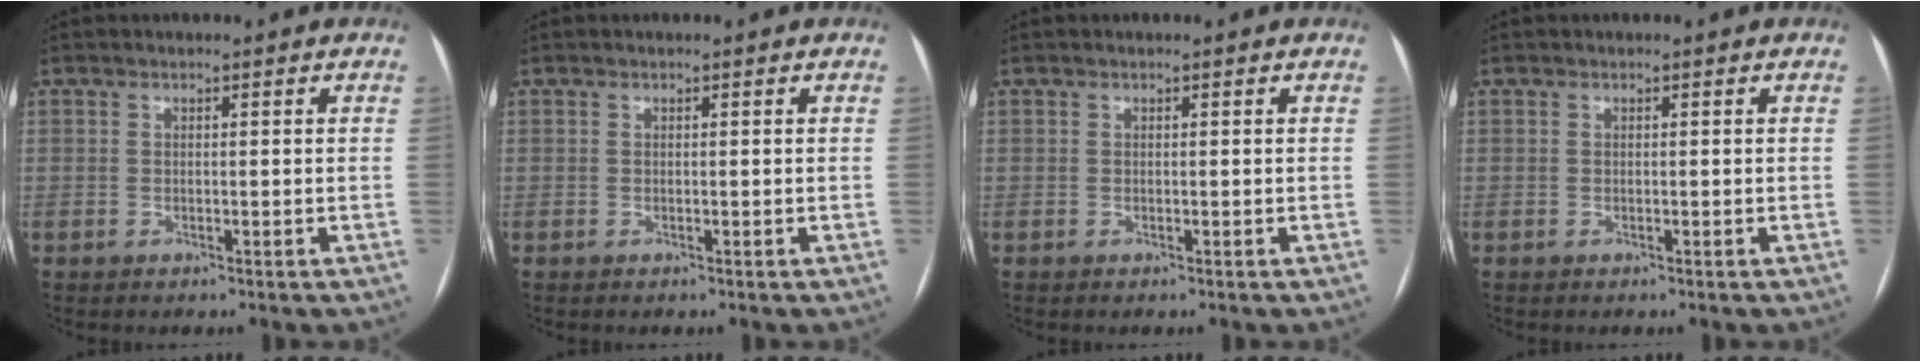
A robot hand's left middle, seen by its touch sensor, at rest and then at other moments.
{"total": 0.0}
{"total": 0.0}
{"total": 0.0}